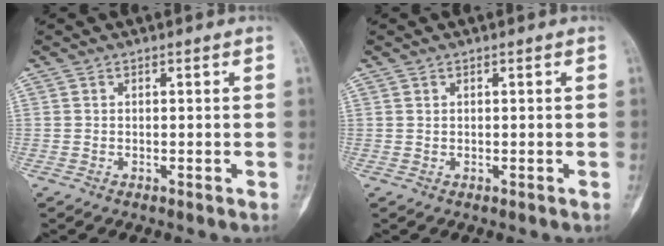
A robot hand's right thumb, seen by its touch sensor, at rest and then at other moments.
{"total": 0.0}